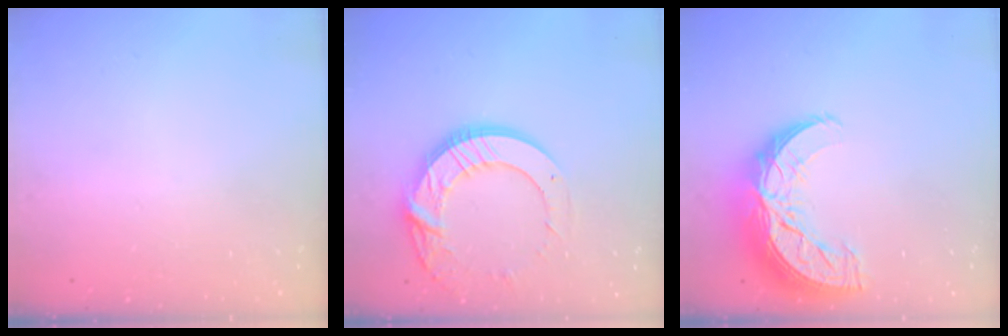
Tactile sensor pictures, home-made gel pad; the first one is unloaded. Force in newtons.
{"total": 16.7, "press": 16.7, "slide": 1.4}
{"total": 14.7, "press": 14.7, "slide": 1.0}